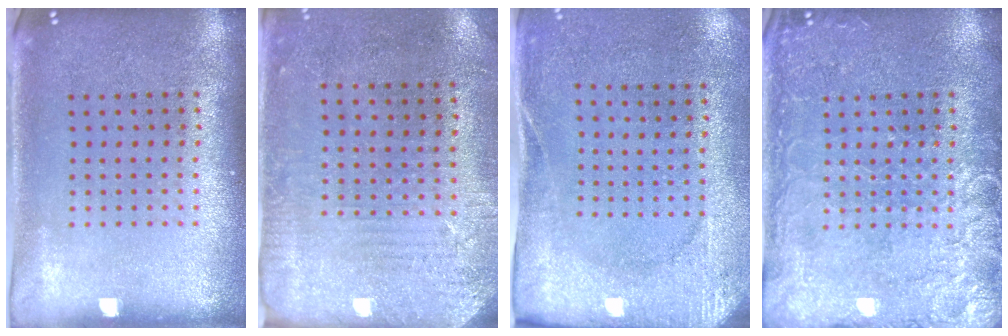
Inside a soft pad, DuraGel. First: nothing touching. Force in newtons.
{"total": 2.9, "press": 2.4, "slide": 1.6}
{"total": 2.6, "press": 2.0, "slide": 1.6}
{"total": 4.2, "press": 4.2, "slide": 0.5}